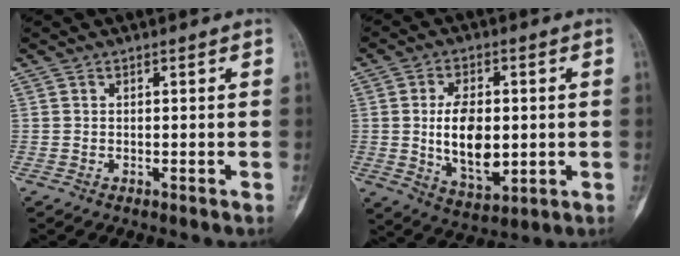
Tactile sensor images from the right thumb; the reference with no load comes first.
{"total": 12.0, "force": [-0.1, 6.8, 9.9], "torque": [-0.149, -0.013, 0.009]}